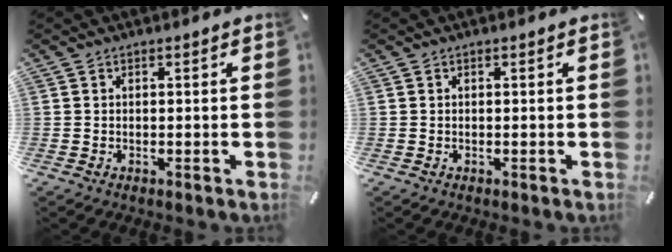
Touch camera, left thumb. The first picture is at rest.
{"total": 0.0}